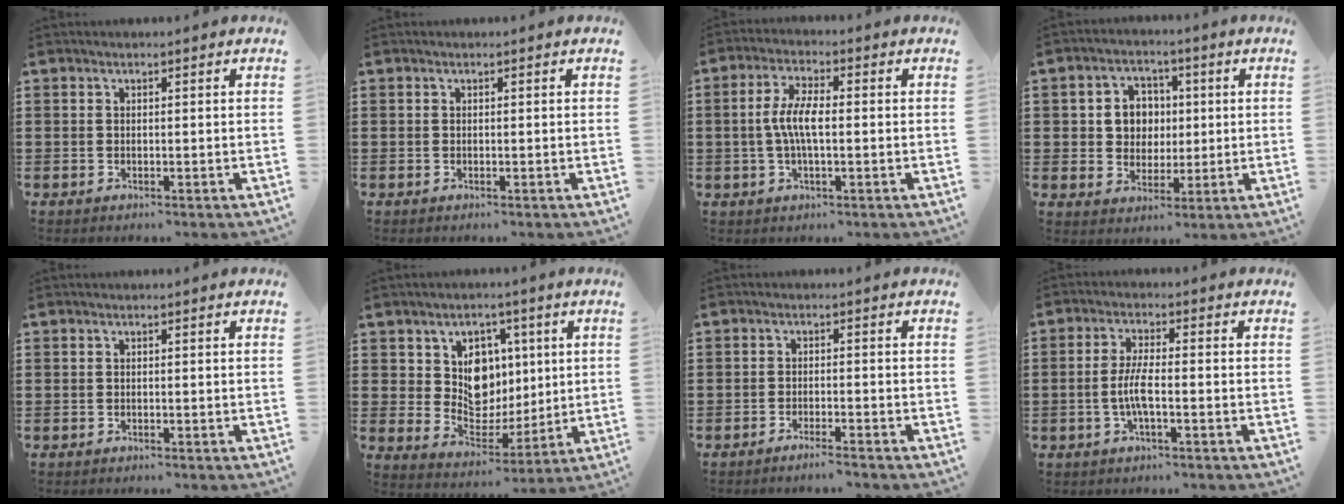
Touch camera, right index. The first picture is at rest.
{"total": 0.0}
{"total": 5.7, "force": [-0.4, 1.7, 5.5], "torque": [-0.118, -0.002, -0.016]}
{"total": 5.9, "force": [0.6, 5.4, 2.2], "torque": [-0.058, 0.015, 0.007]}
{"total": 0.0}
{"total": 8.1, "force": [2.5, 7.0, 3.1], "torque": [-0.064, -0.009, 0.047]}
{"total": 2.0, "force": [-1.8, -0.3, 0.7], "torque": [-0.012, 0.001, -0.036]}
{"total": 4.7, "force": [-1.2, 1.0, 4.4], "torque": [-0.099, -0.004, -0.030]}